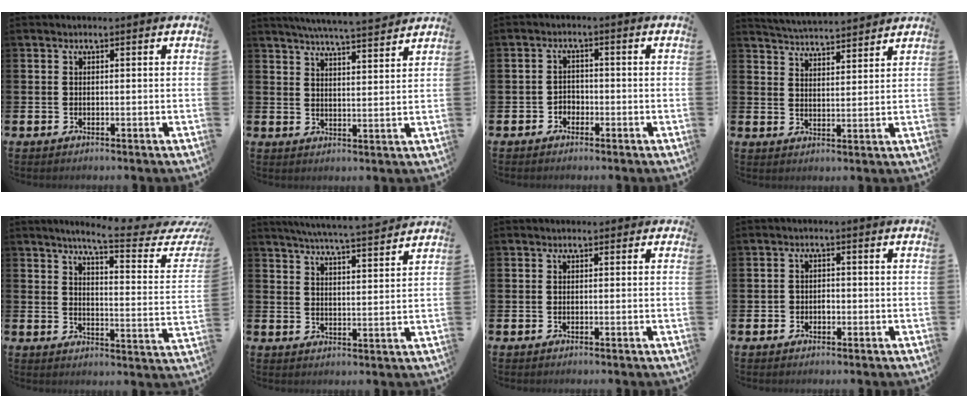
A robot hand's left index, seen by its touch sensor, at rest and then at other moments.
{"total": 5.7, "force": [5.5, -0.5, 1.1], "torque": [-0.035, -0.034, 0.097]}
{"total": 1.9, "force": [-1.3, 1.4, 0.2], "torque": [-0.014, 0.007, -0.028]}
{"total": 4.6, "force": [4.6, 0.0, -0.2], "torque": [-0.017, -0.030, 0.082]}
{"total": 6.8, "force": [5.4, 0.6, 4.1], "torque": [-0.073, -0.043, 0.077]}
{"total": 5.9, "force": [5.7, -0.5, 1.2], "torque": [-0.039, -0.040, 0.100]}
{"total": 0.6, "force": [-0.1, 0.5, 0.2], "torque": [-0.004, 0.008, -0.004]}
{"total": 1.6, "force": [-0.6, 1.4, 0.6], "torque": [-0.002, 0.000, -0.018]}